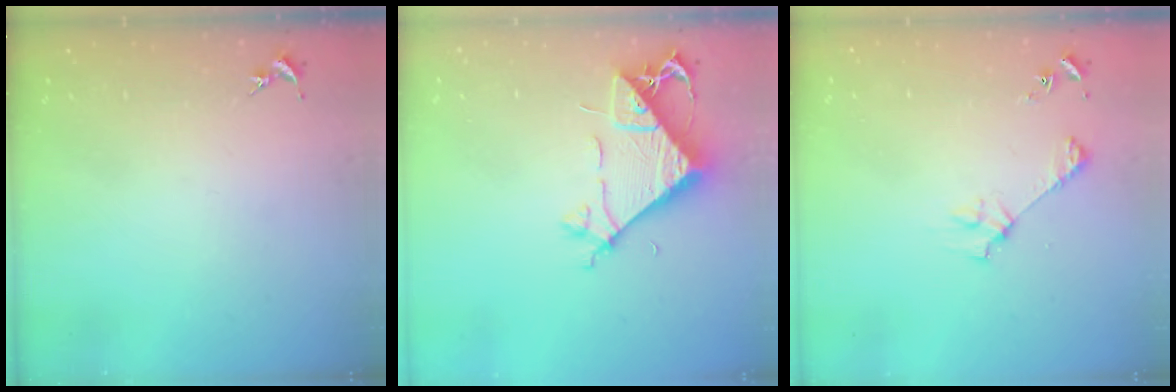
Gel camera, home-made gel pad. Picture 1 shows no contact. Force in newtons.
{"total": 8.5, "press": 8.5, "slide": 0.7}
{"total": 3.6, "press": 3.6, "slide": 0.3}